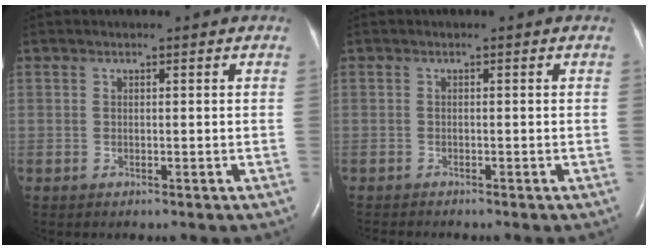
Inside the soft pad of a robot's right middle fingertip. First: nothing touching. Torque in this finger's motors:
{"motor_torque": [0.18, -0.27, -0.05, -0.01]}